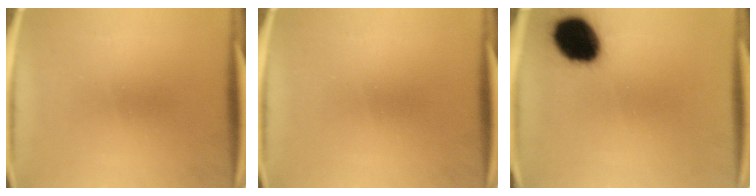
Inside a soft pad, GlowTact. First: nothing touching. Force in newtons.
{"total": 0.0}
{"total": 16.0}